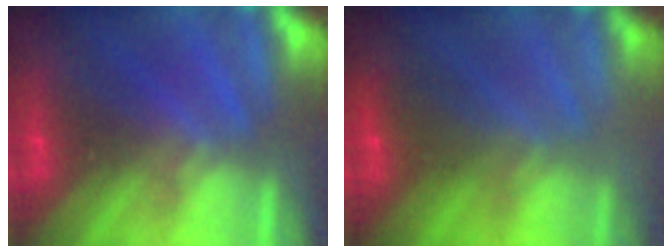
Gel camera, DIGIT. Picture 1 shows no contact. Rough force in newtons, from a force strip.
{"total": 2.0}